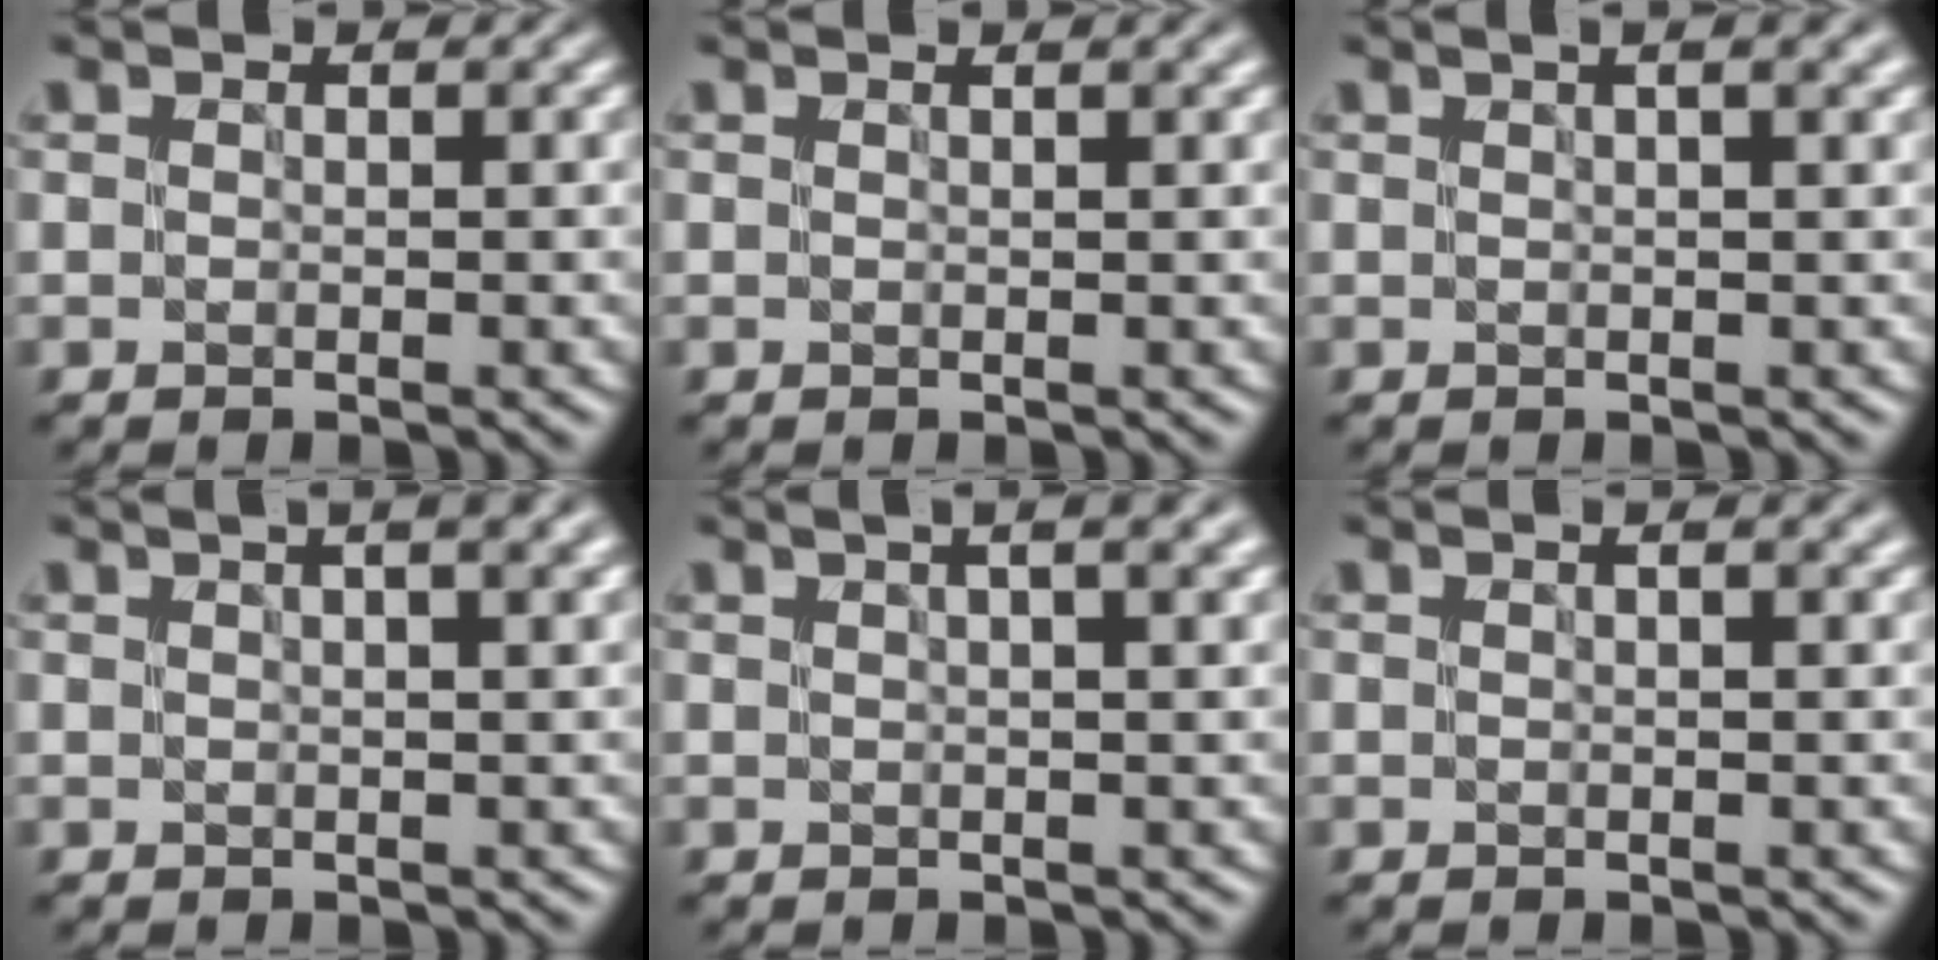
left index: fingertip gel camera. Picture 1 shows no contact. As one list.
[{"total": 0.8, "force": [0.5, 0.1, 0.6], "torque": [-0.009, 0.001, 0.005]}, {"total": 2.5, "force": [1.3, 0.5, 2.0], "torque": [-0.028, 0.006, 0.011]}, {"total": 3.6, "force": [1.9, 1.1, 2.9], "torque": [-0.032, 0.011, 0.010]}, {"total": 4.4, "force": [2.2, 1.5, 3.5], "torque": [-0.034, 0.015, 0.006]}, {"total": 1.3, "force": [0.7, 0.3, 1.1], "torque": [-0.016, 0.001, 0.008]}]